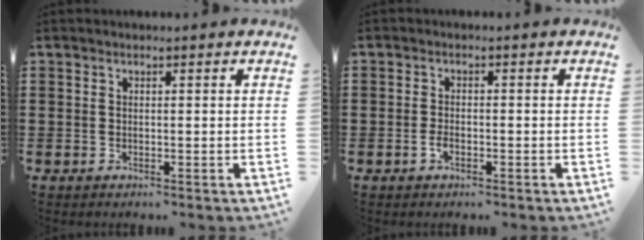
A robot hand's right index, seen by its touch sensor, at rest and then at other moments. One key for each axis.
{"total": 1.8, "fx": -0.9, "fy": 0.8, "fz": 1.3, "tx": -0.026, "ty": -0.001, "tz": -0.016}